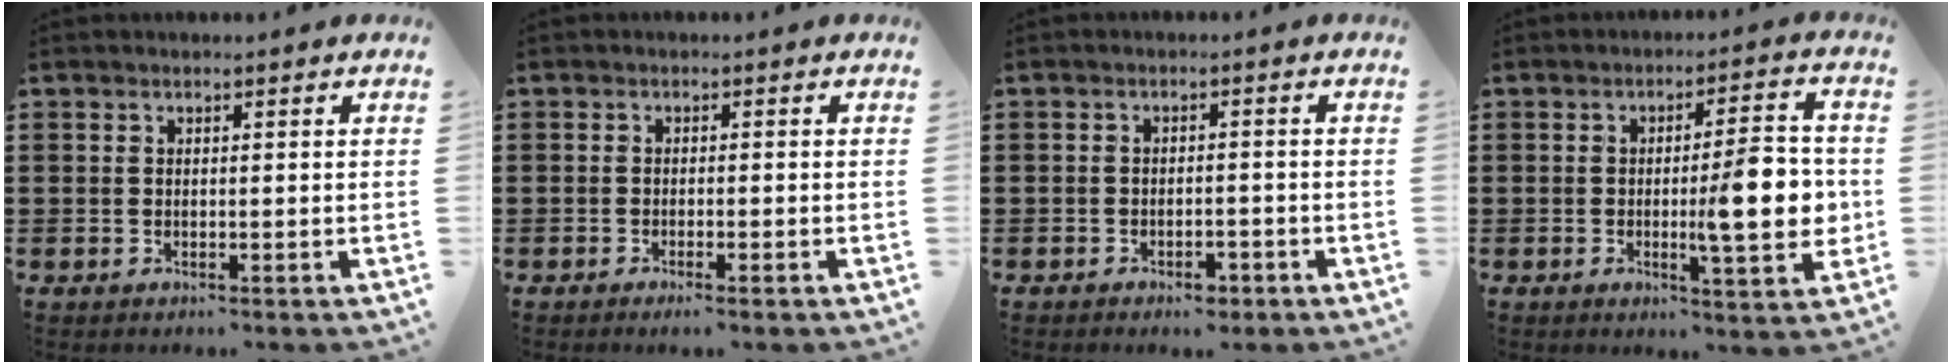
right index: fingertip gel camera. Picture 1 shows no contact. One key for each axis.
{"total": 1.1, "fx": -0.9, "fy": -0.1, "fz": 0.6, "tx": -0.012, "ty": -0.005, "tz": -0.015}
{"total": 1.9, "fx": -1.6, "fy": 0.8, "fz": 0.7, "tx": -0.017, "ty": 0.000, "tz": -0.032}
{"total": 10.6, "fx": -0.8, "fy": 2.6, "fz": 10.2, "tx": -0.139, "ty": -0.006, "tz": -0.015}